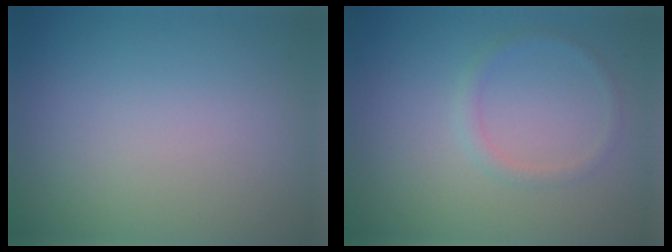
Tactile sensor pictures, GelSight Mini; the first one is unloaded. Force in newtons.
{"total": 1.2, "press": 1.2, "slide": 0.0}